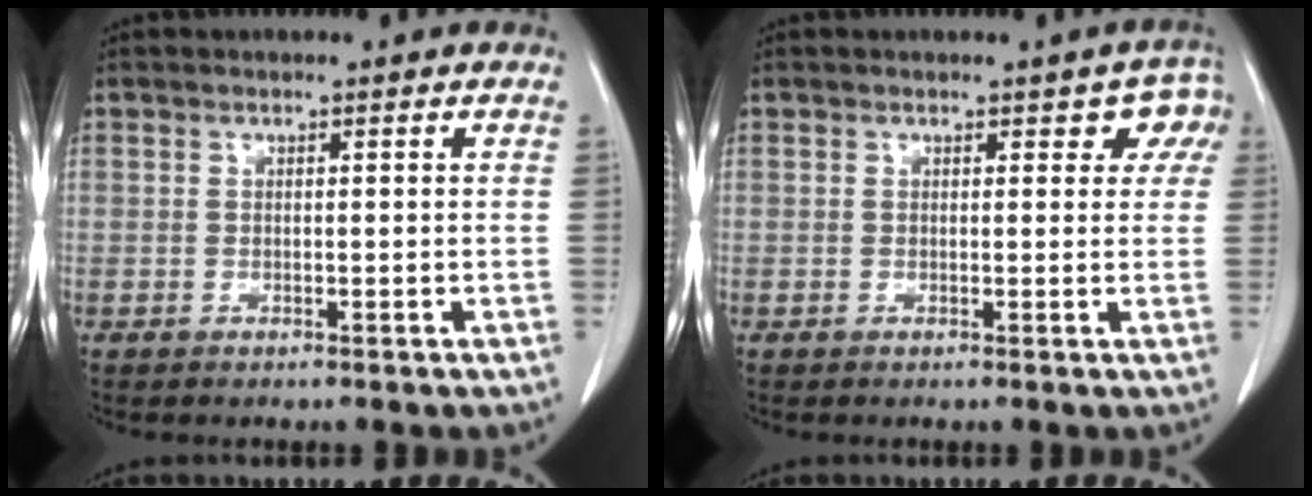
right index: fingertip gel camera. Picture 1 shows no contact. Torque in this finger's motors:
{"motor_torque": [0.21, 0.23, 0.02, 0.00]}